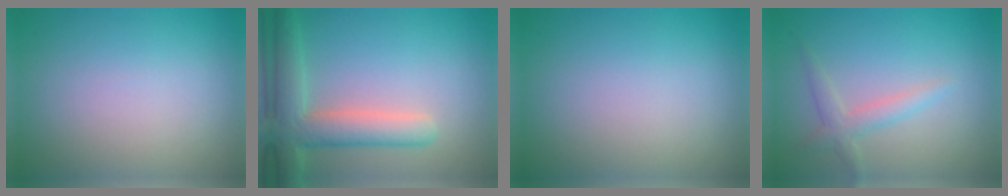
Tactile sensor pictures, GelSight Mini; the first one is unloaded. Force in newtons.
{"total": 5.3, "press": 5.3, "slide": 0.4}
{"total": 0.0}
{"total": 1.9, "press": 1.9, "slide": 0.1}